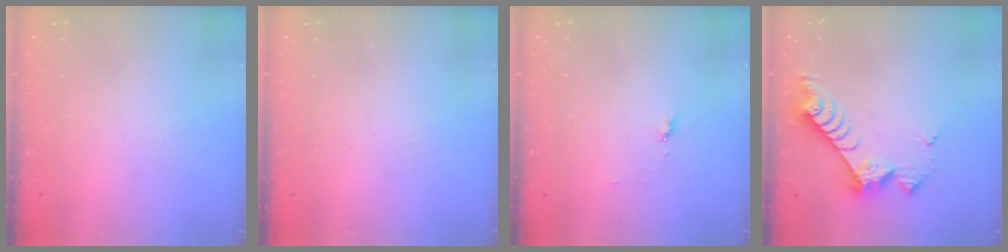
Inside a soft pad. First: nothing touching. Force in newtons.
{"total": 0.0}
{"total": 4.8, "press": 4.7, "slide": 0.6}
{"total": 9.6, "press": 9.5, "slide": 0.7}